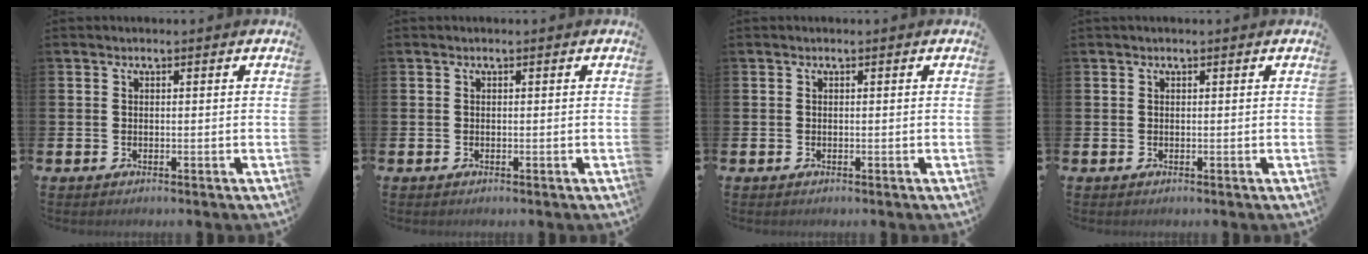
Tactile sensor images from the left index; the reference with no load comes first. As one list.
[{"total": 0.0}, {"total": 0.0}, {"total": 0.0}]